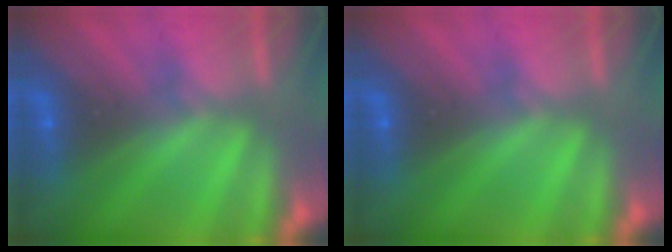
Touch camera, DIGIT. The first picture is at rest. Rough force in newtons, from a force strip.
{"total": 0.0}